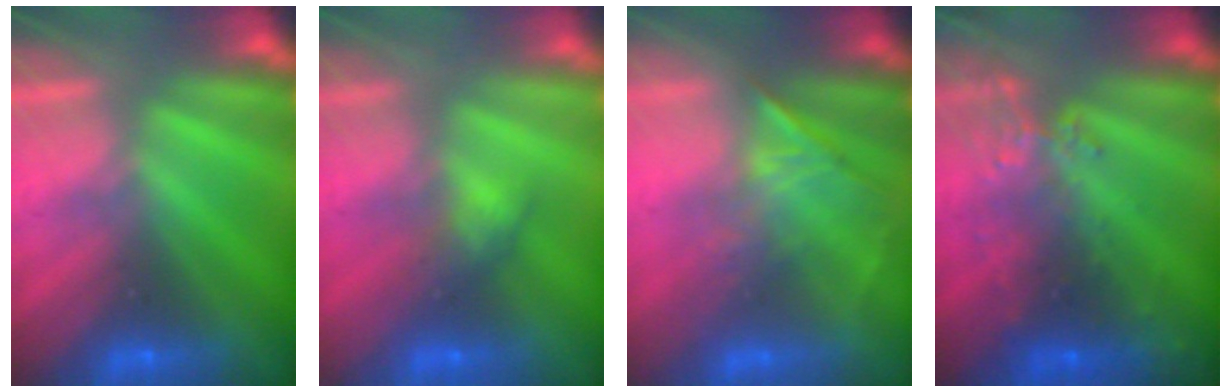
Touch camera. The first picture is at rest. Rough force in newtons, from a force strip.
{"total": 2.9}
{"total": 1.2}
{"total": 6.1}